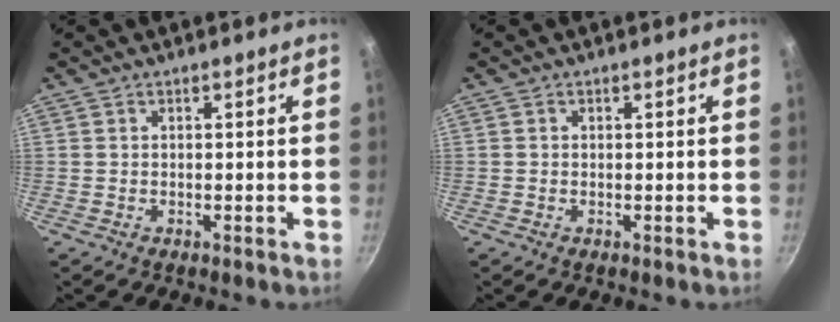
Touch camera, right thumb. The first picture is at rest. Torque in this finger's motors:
{"motor_torque": [-0.44, -0.08, -0.10, 0.00, 0.05]}